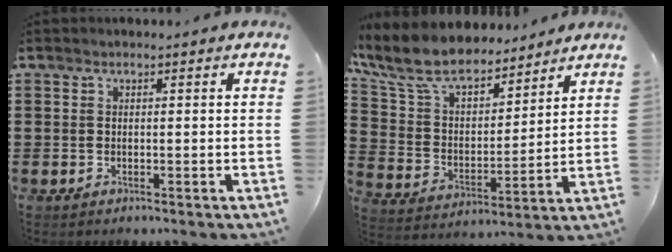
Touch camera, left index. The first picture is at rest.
{"total": 9.8, "force": [8.7, 2.7, 3.6], "torque": [-0.112, -0.049, 0.157]}